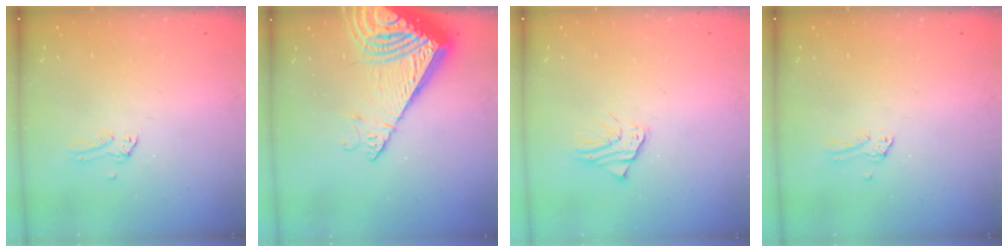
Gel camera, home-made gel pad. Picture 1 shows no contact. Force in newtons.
{"total": 16.9, "press": 16.8, "slide": 1.9}
{"total": 1.6, "press": 1.6, "slide": 0.2}
{"total": 0.0}